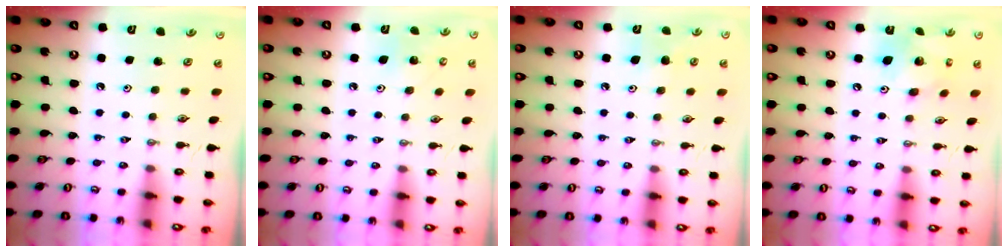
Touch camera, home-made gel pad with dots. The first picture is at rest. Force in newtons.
{"total": 7.4, "press": 7.4, "slide": 0.4}
{"total": 6.4, "press": 6.3, "slide": 1.3}
{"total": 12.1, "press": 12.0, "slide": 1.0}